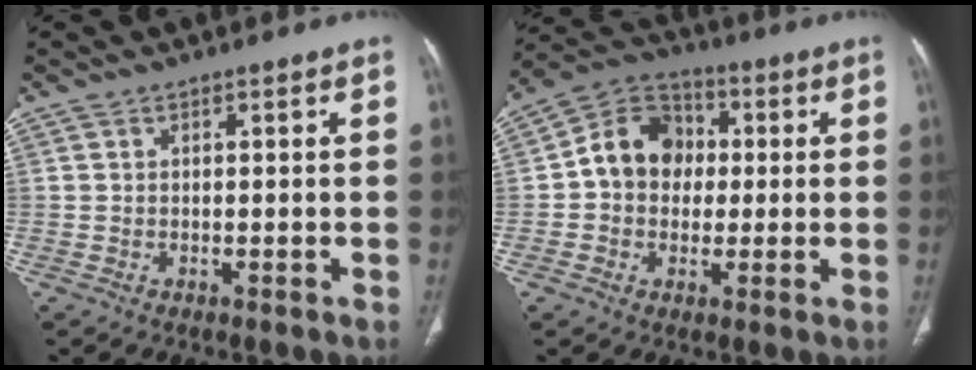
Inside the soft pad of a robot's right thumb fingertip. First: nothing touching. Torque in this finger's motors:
{"motor_torque": [0.53, 2.20, 0.87, -0.76, 0.09]}